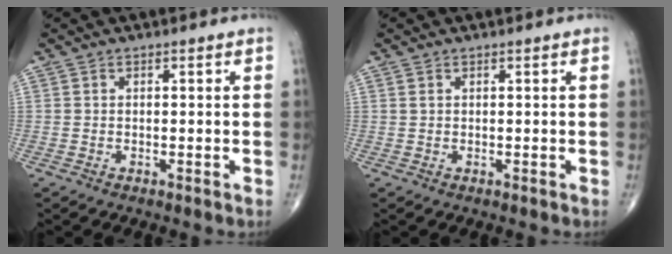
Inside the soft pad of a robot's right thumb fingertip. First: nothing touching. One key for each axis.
{"total": 0.6, "fx": 0.3, "fy": 0.3, "fz": 0.4, "tx": -0.009, "ty": 0.005, "tz": 0.008}